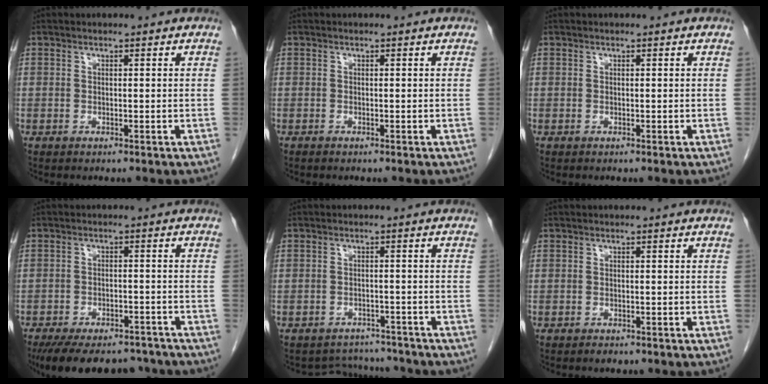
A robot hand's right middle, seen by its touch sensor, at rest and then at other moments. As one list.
[{"total": 0.0}, {"total": 0.0}, {"total": 14.6, "force": [-12.1, 5.7, 5.9], "torque": [-0.119, -0.004, -0.166]}, {"total": 5.1, "force": [-4.7, 1.6, -1.0], "torque": [0.015, 0.019, -0.061]}, {"total": 1.0, "force": [-0.8, 0.5, 0.4], "torque": [-0.010, -0.001, -0.008]}]